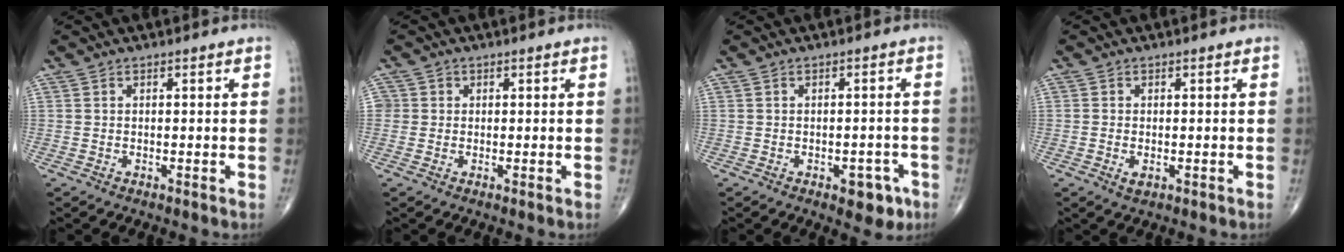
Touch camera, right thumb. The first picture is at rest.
{"total": 1.9, "force": [0.1, 1.9, 0.2], "torque": [0.011, 0.005, -0.001]}
{"total": 5.0, "force": [-2.5, 2.7, 3.4], "torque": [-0.018, 0.013, -0.026]}
{"total": 1.8, "force": [-0.5, 1.0, 1.4], "torque": [-0.026, -0.003, -0.010]}